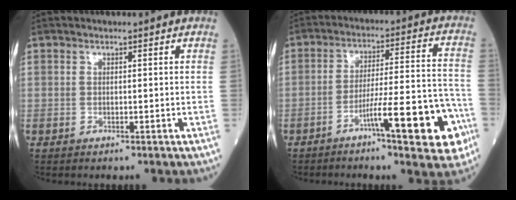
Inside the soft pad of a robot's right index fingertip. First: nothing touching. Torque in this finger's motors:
{"motor_torque": [1.08, -1.06, 0.26, 0.04]}